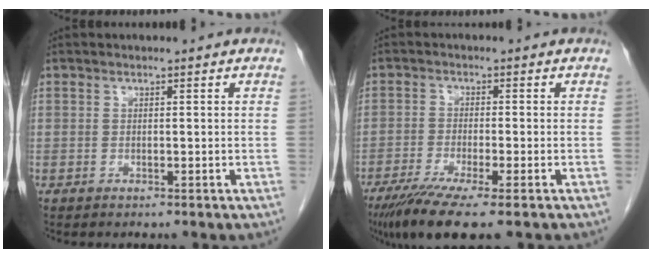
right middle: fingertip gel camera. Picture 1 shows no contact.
{"total": 8.8, "force": [-5.9, 0.4, 6.4], "torque": [-0.107, -0.022, -0.097]}